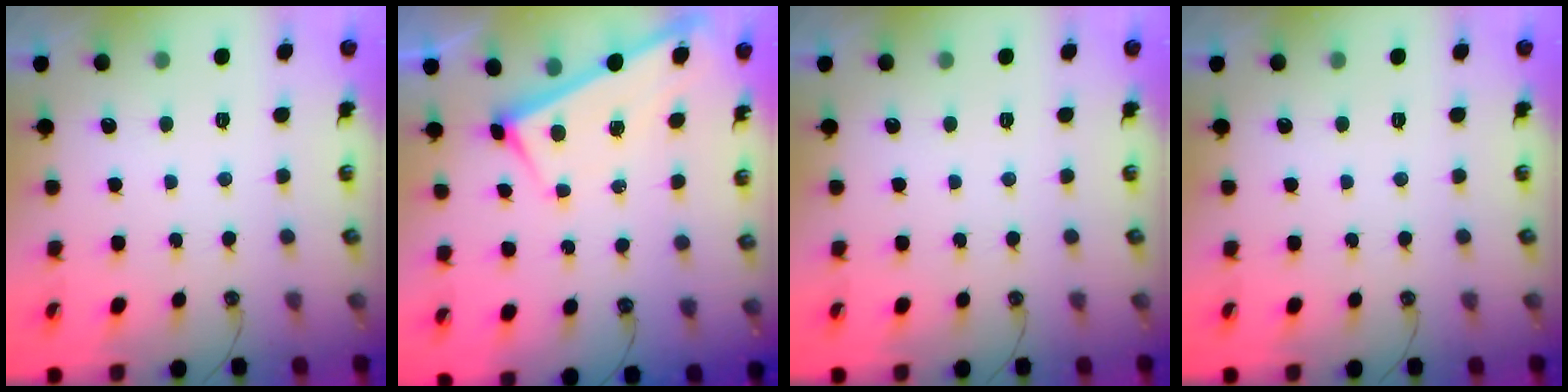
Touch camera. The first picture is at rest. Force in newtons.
{"total": 3.0, "press": 3.0, "slide": 0.2}
{"total": 0.0}
{"total": 0.0}